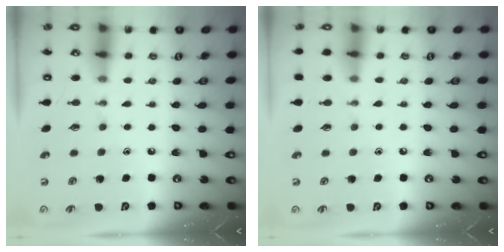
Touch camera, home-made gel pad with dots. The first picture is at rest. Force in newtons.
{"total": 3.5, "press": 3.5, "slide": 0.5}